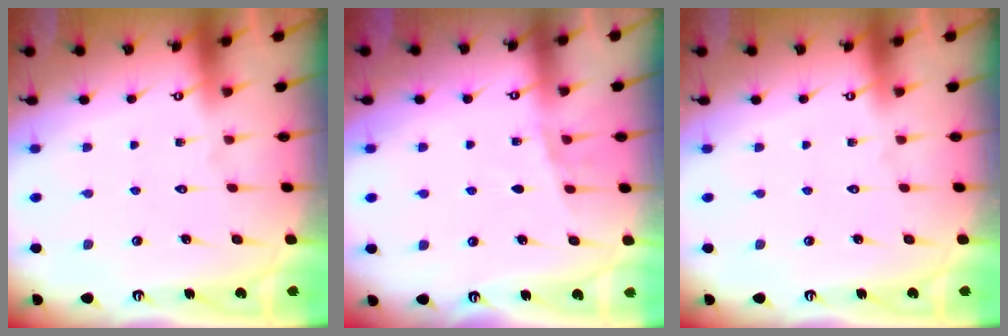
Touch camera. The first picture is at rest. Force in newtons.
{"total": 4.7, "press": 4.5, "slide": 1.4}
{"total": 0.0}